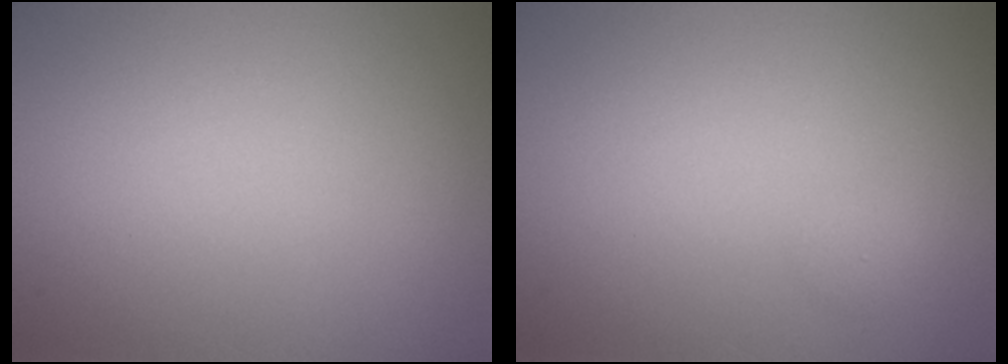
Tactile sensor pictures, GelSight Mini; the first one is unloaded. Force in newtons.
{"total": 0.6, "press": 0.6, "slide": 0.0}